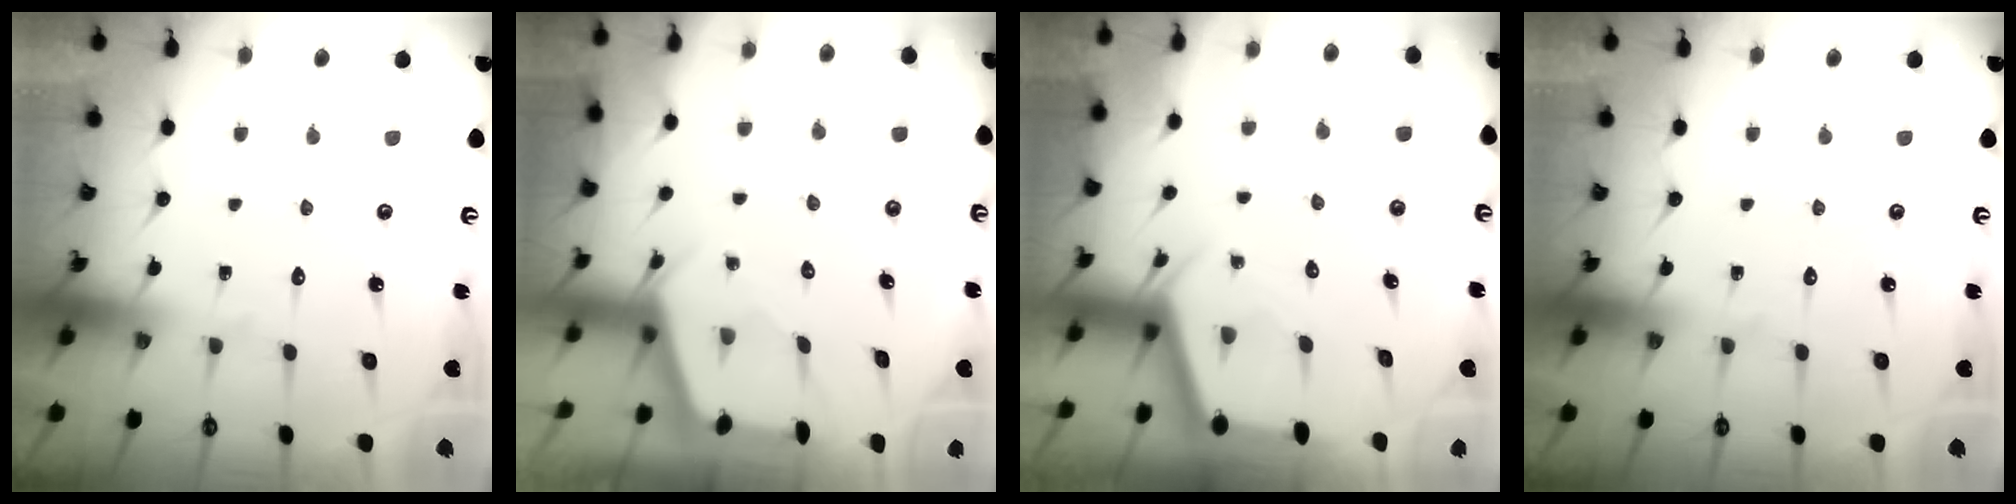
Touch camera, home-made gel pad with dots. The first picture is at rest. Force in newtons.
{"total": 2.4, "press": 2.4, "slide": 0.2}
{"total": 2.2, "press": 2.2, "slide": 0.2}
{"total": 0.0}